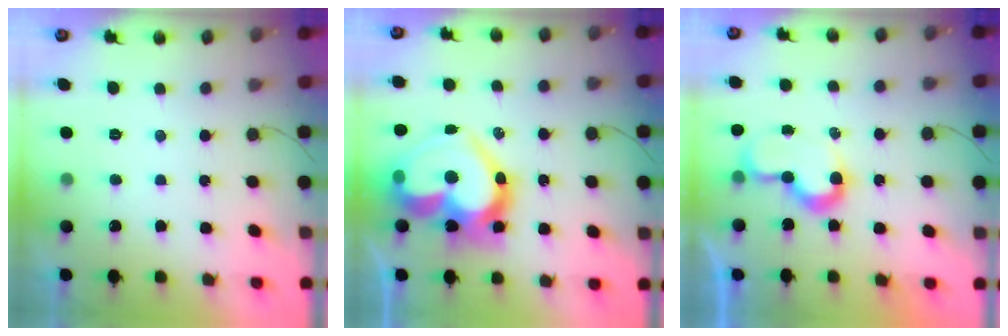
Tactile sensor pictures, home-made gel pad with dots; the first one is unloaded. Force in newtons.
{"total": 25.5, "press": 25.4, "slide": 2.5}
{"total": 7.6, "press": 7.6, "slide": 0.2}